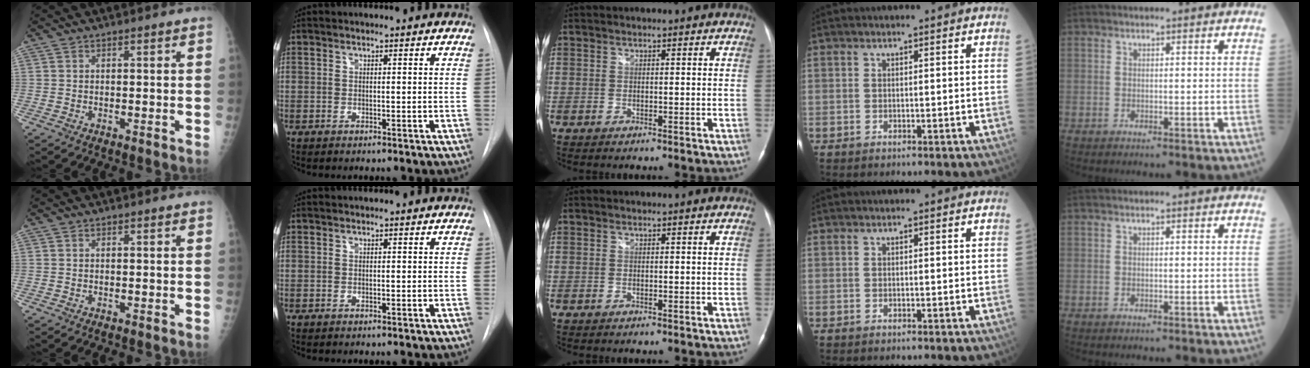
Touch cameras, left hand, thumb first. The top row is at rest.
{}